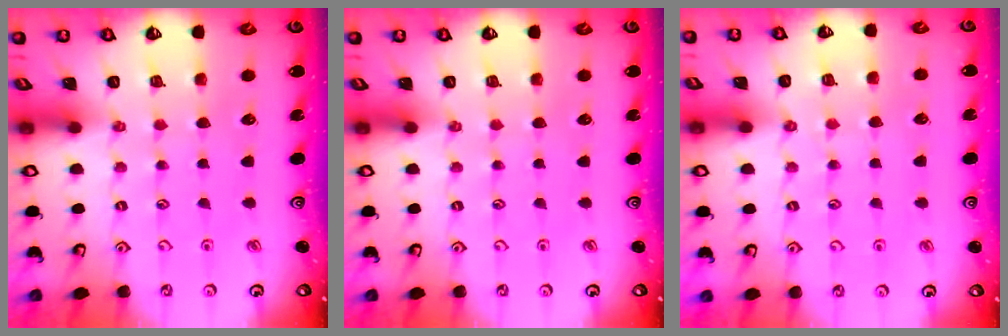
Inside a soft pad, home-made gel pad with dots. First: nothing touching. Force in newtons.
{"total": 0.0}
{"total": 2.5, "press": 2.4, "slide": 0.4}